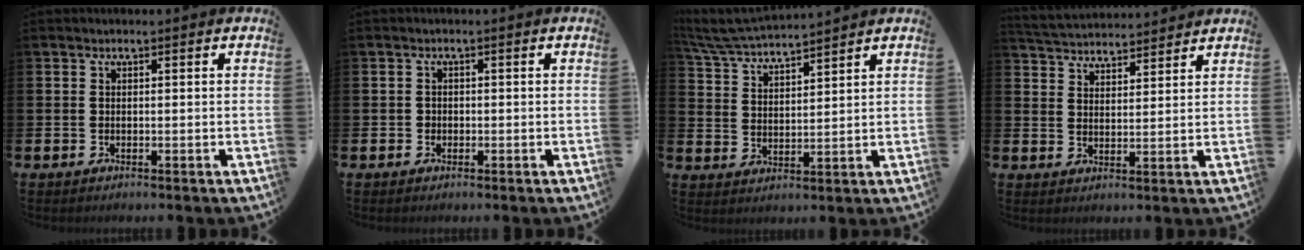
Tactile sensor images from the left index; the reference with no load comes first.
{"total": 0.9, "force": [-0.2, 0.8, 0.1], "torque": [-0.002, 0.005, -0.006]}
{"total": 5.9, "force": [5.8, 0.1, 0.9], "torque": [-0.043, -0.033, 0.103]}
{"total": 4.4, "force": [4.4, 0.6, -0.1], "torque": [-0.018, -0.025, 0.079]}